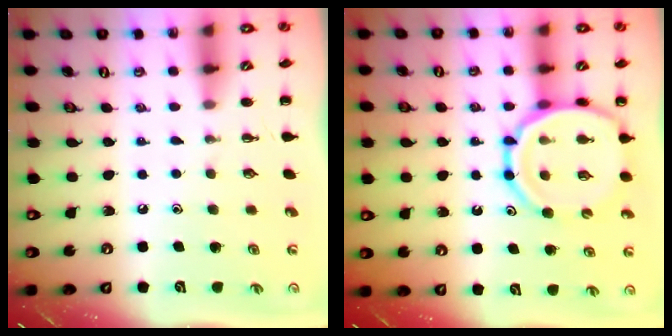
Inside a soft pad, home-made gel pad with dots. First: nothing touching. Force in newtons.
{"total": 14.7, "press": 14.3, "slide": 3.6}